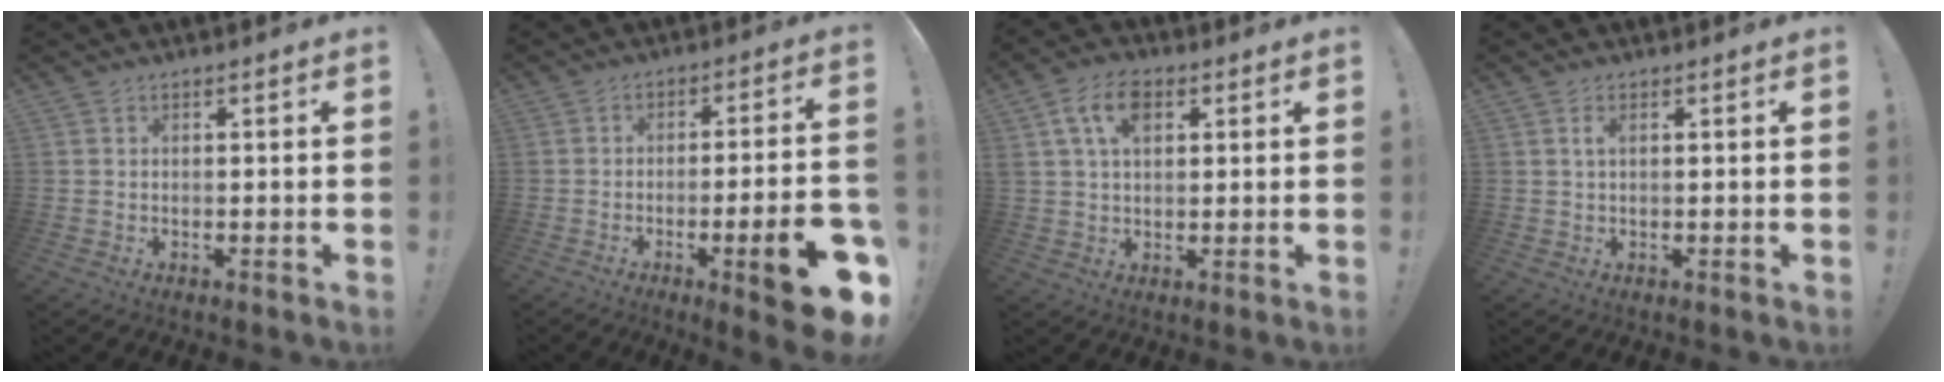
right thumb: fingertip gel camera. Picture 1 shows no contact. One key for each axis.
{"total": 14.5, "fx": -5.5, "fy": 2.5, "fz": 13.2, "tx": -0.174, "ty": 0.019, "tz": -0.074}
{"total": 9.2, "fx": 3.6, "fy": 5.7, "fz": 6.3, "tx": -0.106, "ty": 0.006, "tz": 0.067}
{"total": 1.6, "fx": 0.6, "fy": 0.6, "fz": 1.4, "tx": -0.025, "ty": 0.001, "tz": 0.009}